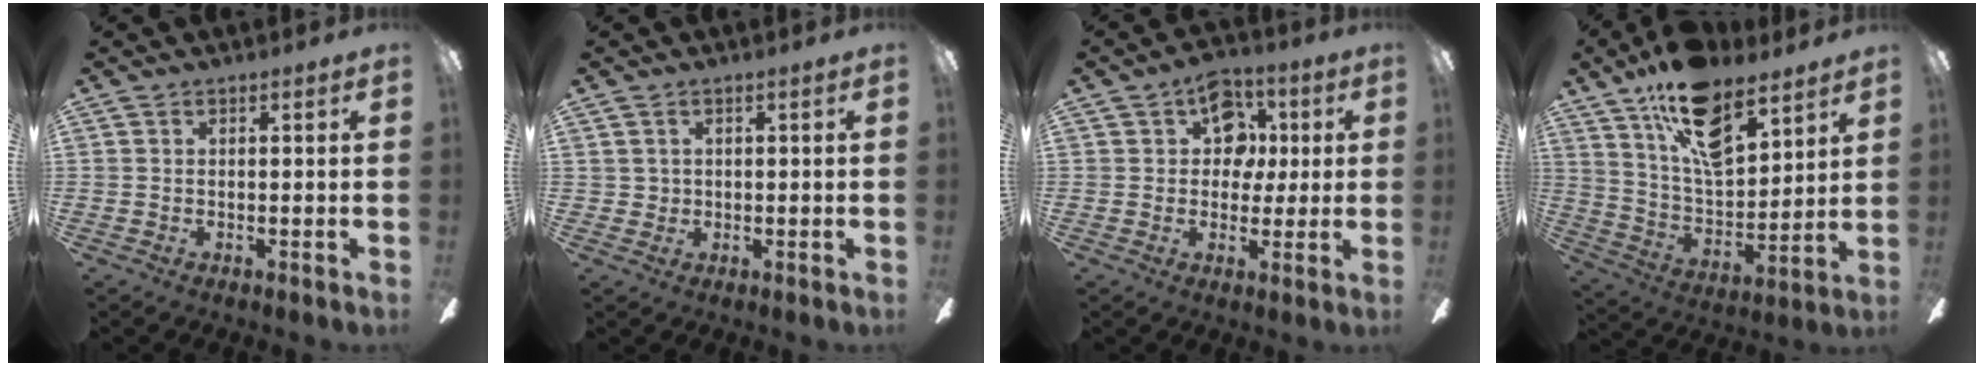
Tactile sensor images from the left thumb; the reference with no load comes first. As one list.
[{"total": 1.4, "force": [0.4, 1.3, 0.2], "torque": [-0.005, 0.003, 0.007]}, {"total": 10.6, "force": [3.6, 8.2, 5.7], "torque": [-0.073, -0.001, 0.064]}, {"total": 17.4, "force": [11.8, 7.9, 10.0], "torque": [-0.175, -0.058, 0.209]}]